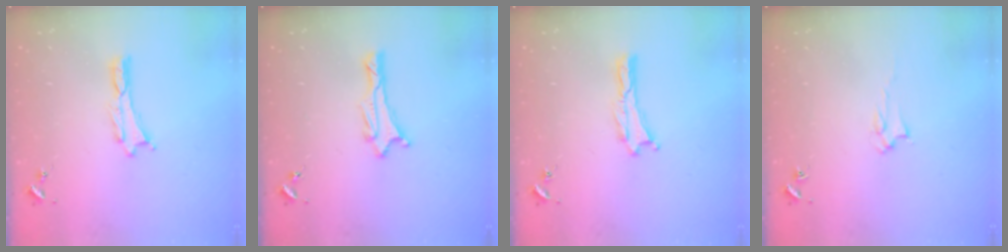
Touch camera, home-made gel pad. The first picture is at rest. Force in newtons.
{"total": 1.5, "press": 1.5, "slide": 0.2}
{"total": 0.0}
{"total": 1.6, "press": 1.6, "slide": 0.2}